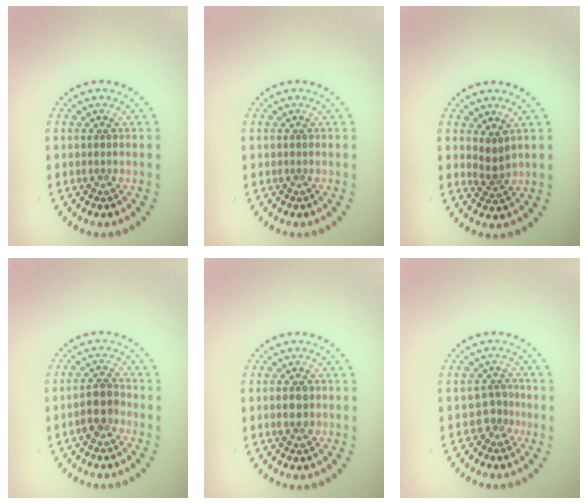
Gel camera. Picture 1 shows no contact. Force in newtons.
{"total": 0.0}
{"total": 1.9, "press": 1.3, "slide": 1.3}
{"total": 2.4, "press": 2.2, "slide": 1.0}
{"total": 2.3, "press": 2.3, "slide": 0.1}
{"total": 2.0, "press": 1.3, "slide": 1.5}